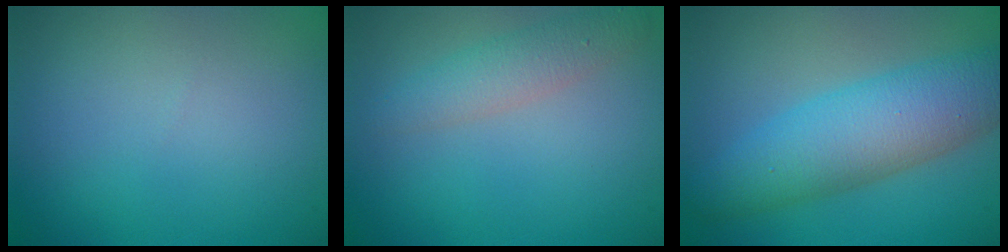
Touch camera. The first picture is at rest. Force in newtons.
{"total": 2.6, "press": 2.6, "slide": 0.2}
{"total": 6.9, "press": 6.9, "slide": 0.1}